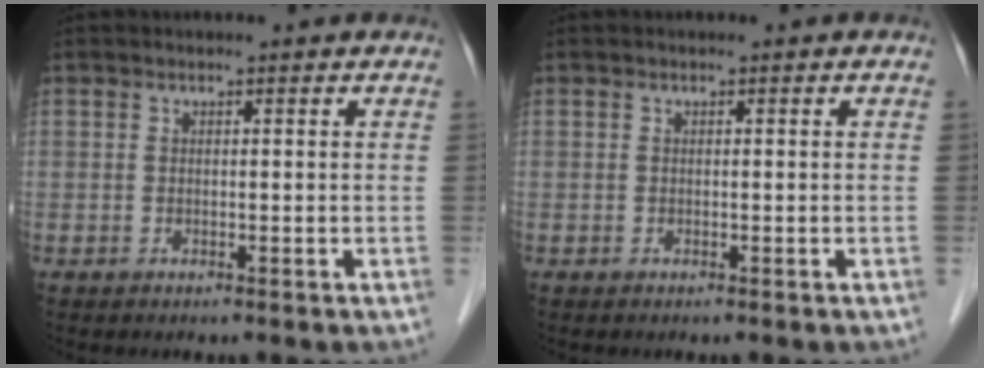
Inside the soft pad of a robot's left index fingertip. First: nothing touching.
{"total": 0.0}